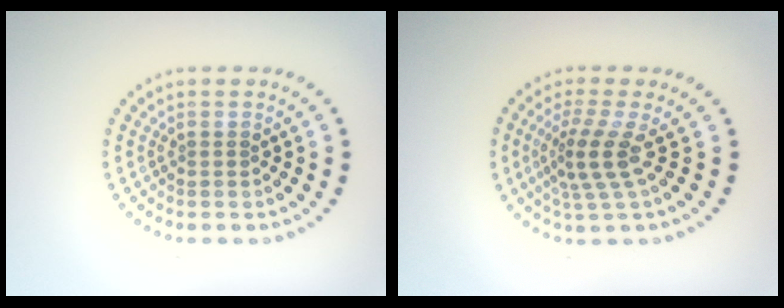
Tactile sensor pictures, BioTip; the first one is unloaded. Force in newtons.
{"total": 3.3, "press": 2.3, "slide": 2.4}